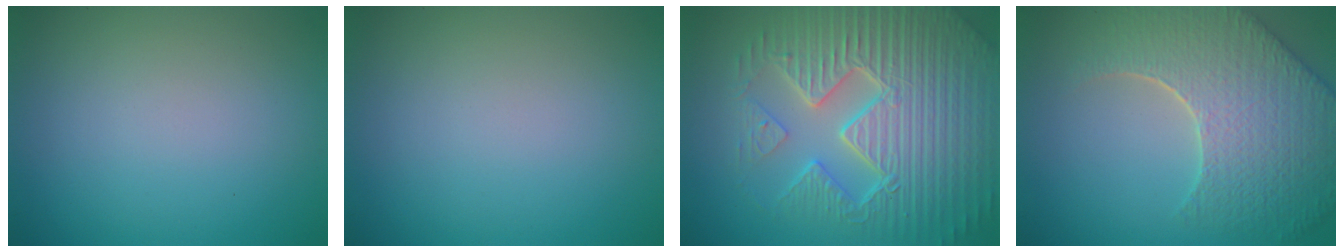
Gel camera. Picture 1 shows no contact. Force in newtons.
{"total": 0.0}
{"total": 9.8, "press": 6.9, "slide": 7.0}
{"total": 8.9, "press": 6.4, "slide": 6.3}